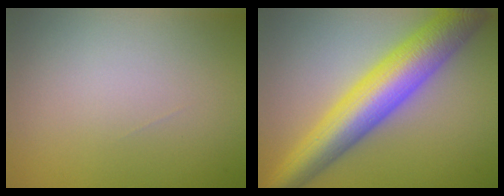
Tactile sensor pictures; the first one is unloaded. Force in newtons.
{"total": 9.7, "press": 9.7, "slide": 0.3}